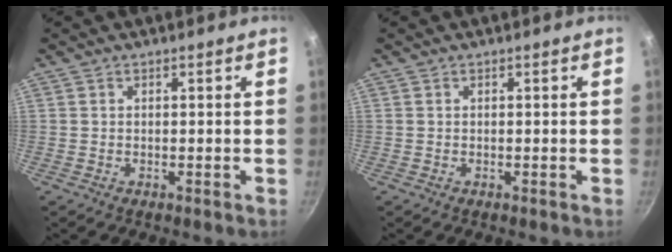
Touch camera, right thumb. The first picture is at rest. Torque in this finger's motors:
{"motor_torque": [0.01, 0.04, -0.10, -0.01, 0.00]}